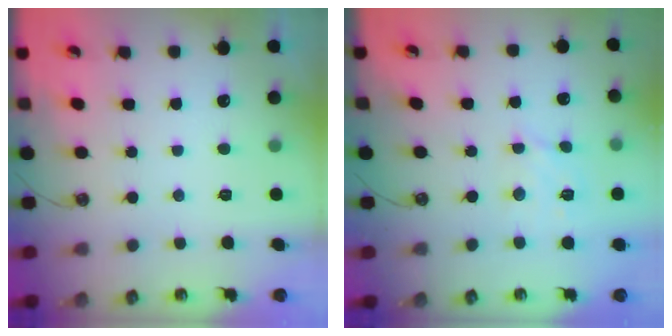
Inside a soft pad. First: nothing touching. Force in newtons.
{"total": 6.4, "press": 6.3, "slide": 1.0}